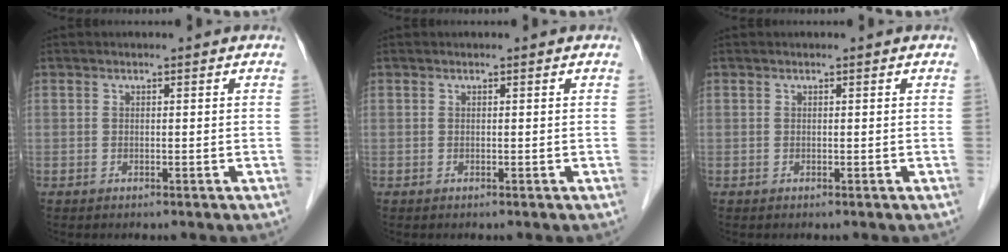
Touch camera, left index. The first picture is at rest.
{"total": 0.0}
{"total": 0.0}